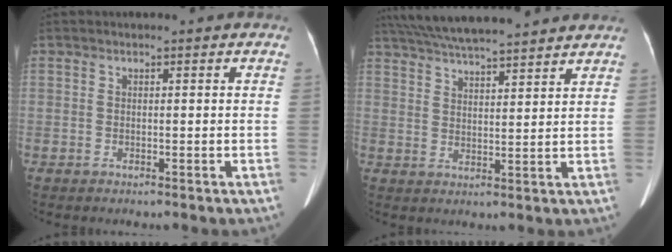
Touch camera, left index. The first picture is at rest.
{"total": 16.1, "force": [14.4, 1.4, 7.0], "torque": [-0.130, 0.041, 0.219]}